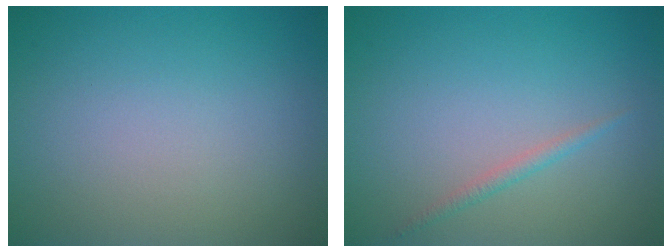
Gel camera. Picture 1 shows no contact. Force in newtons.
{"total": 0.9, "press": 0.9, "slide": 0.1}